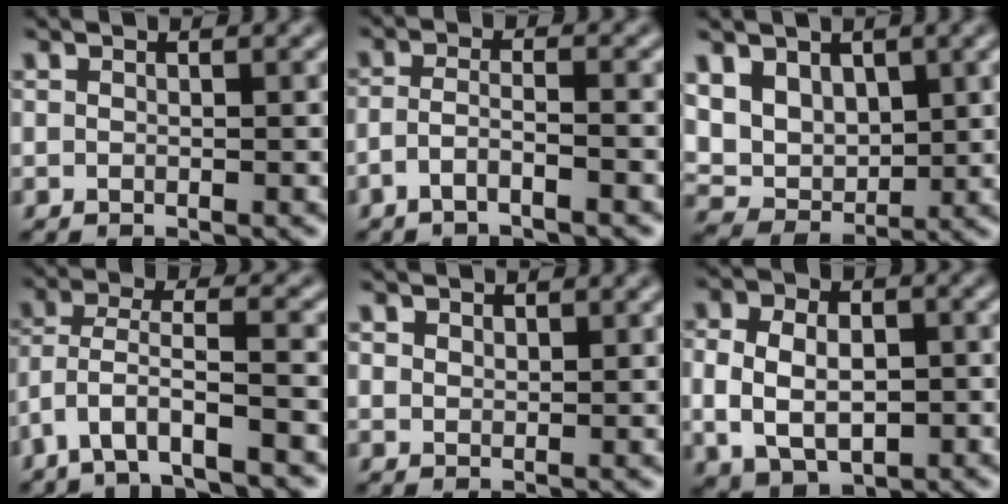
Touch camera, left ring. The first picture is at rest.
{"total": 2.4, "force": [-1.6, 0.4, 1.7], "torque": [-0.034, 0.004, -0.039]}
{"total": 5.3, "force": [2.1, 3.9, 3.0], "torque": [-0.064, -0.009, 0.052]}
{"total": 5.7, "force": [-3.6, 1.3, 4.3], "torque": [-0.086, -0.002, -0.071]}
{"total": 1.2, "force": [1.0, 0.6, 0.2], "torque": [-0.004, -0.001, 0.021]}
{"total": 7.9, "force": [-0.4, 5.9, 5.2], "torque": [-0.087, 0.006, -0.010]}